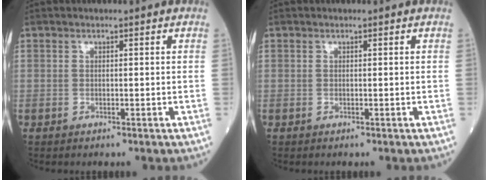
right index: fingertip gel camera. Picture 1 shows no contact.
{"total": 0.0}